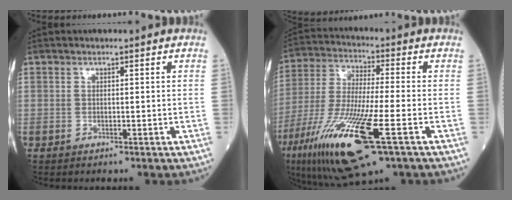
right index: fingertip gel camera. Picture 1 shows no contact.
{"total": 19.0, "force": [-8.3, 2.5, 16.9], "torque": [-0.362, -0.045, -0.147]}